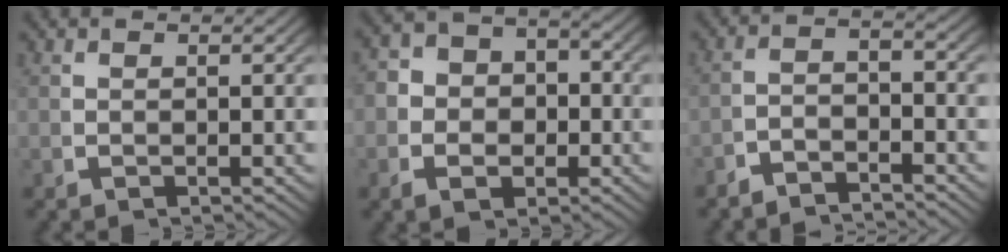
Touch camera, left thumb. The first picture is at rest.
{"total": 5.6, "force": [-0.7, 4.4, 3.3], "torque": [-0.057, -0.012, -0.010]}
{"total": 3.1, "force": [-2.7, 0.8, 1.1], "torque": [-0.014, -0.011, -0.050]}